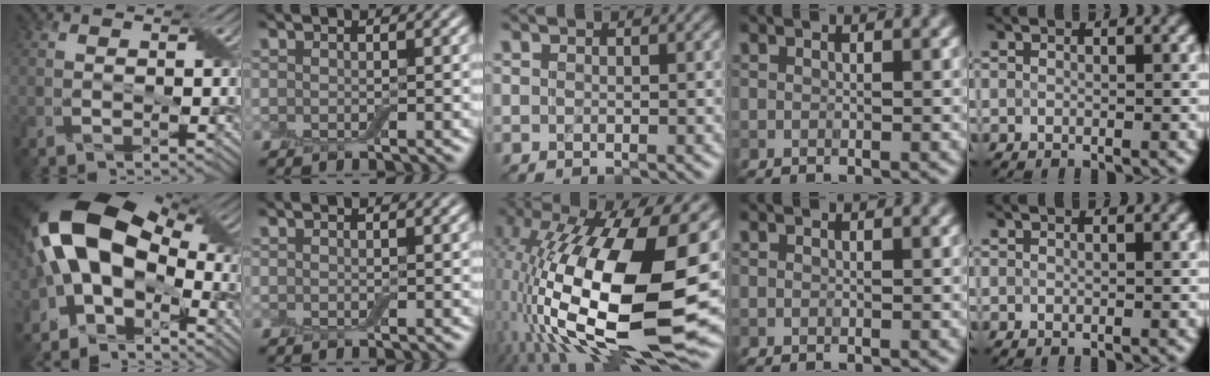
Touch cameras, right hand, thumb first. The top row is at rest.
{"thumb": {"total": 16.4, "force": [-1.0, 10.1, 12.9], "torque": [-0.249, 0.002, -0.021]}, "middle": {"total": 18.4, "force": [-1.5, 8.6, 16.2], "torque": [-0.320, -0.001, -0.027]}}